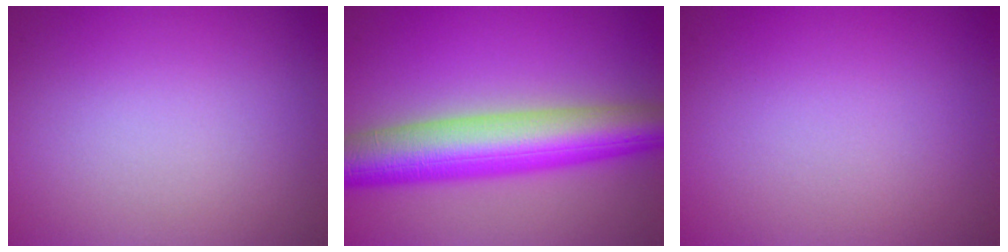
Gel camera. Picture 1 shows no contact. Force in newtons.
{"total": 9.8, "press": 9.8, "slide": 0.0}
{"total": 0.0}